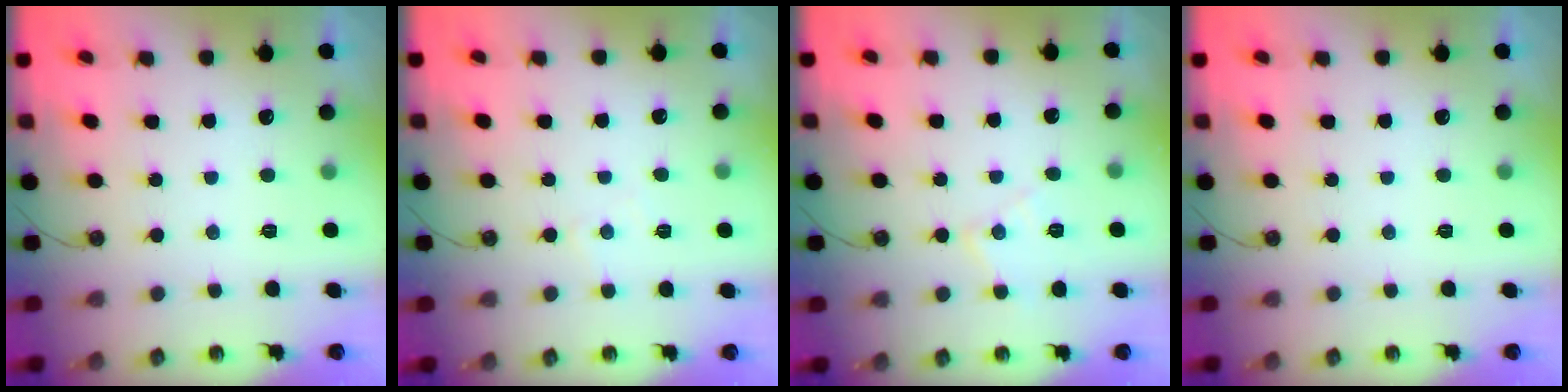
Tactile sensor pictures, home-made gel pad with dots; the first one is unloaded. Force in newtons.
{"total": 3.2, "press": 3.2, "slide": 0.4}
{"total": 7.4, "press": 7.4, "slide": 0.6}
{"total": 0.0}